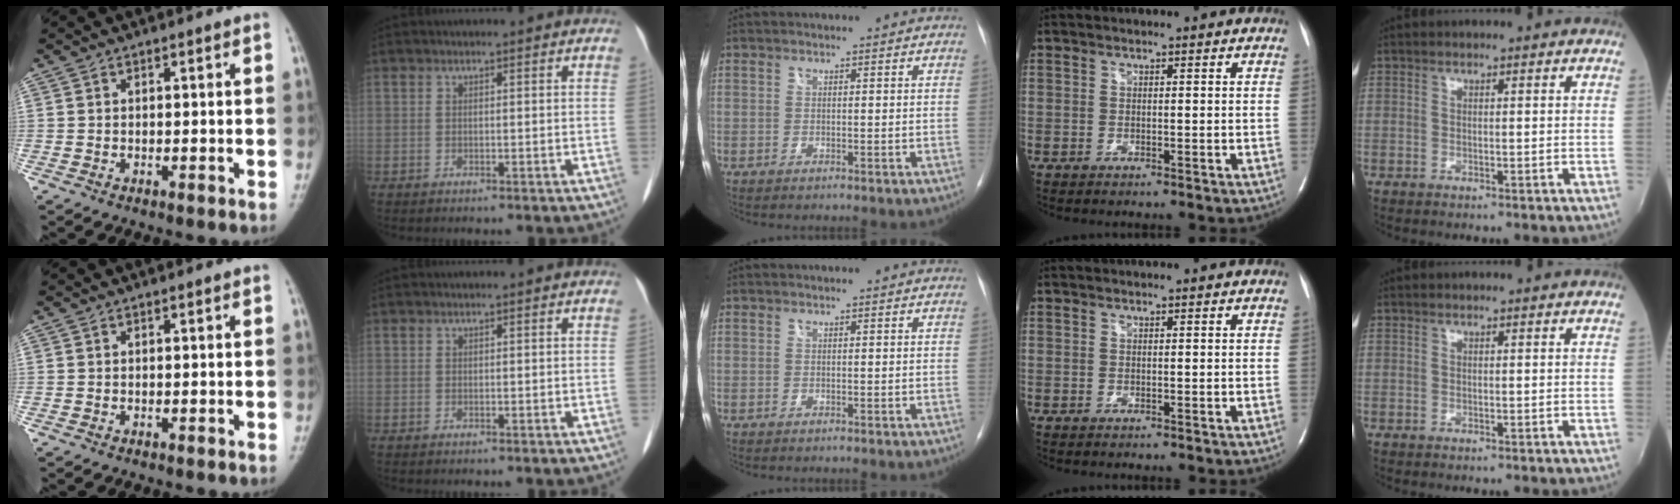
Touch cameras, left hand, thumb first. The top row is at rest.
{}